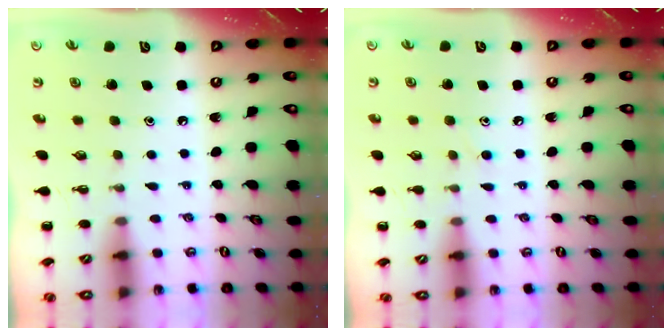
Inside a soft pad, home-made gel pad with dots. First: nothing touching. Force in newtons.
{"total": 6.7, "press": 6.3, "slide": 2.1}